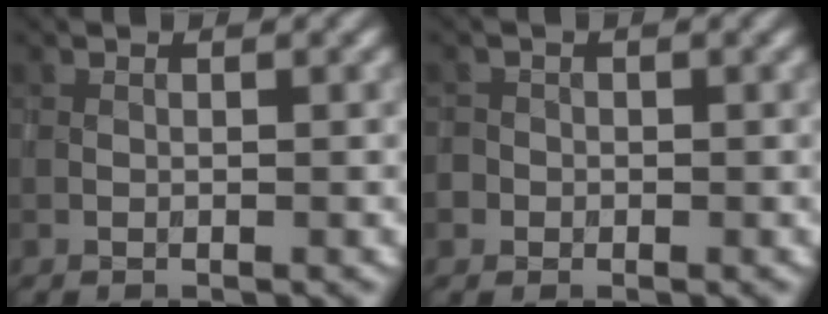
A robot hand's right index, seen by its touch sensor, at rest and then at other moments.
{"total": 2.3, "force": [-1.0, 2.0, 0.2], "torque": [0.017, 0.006, -0.031]}